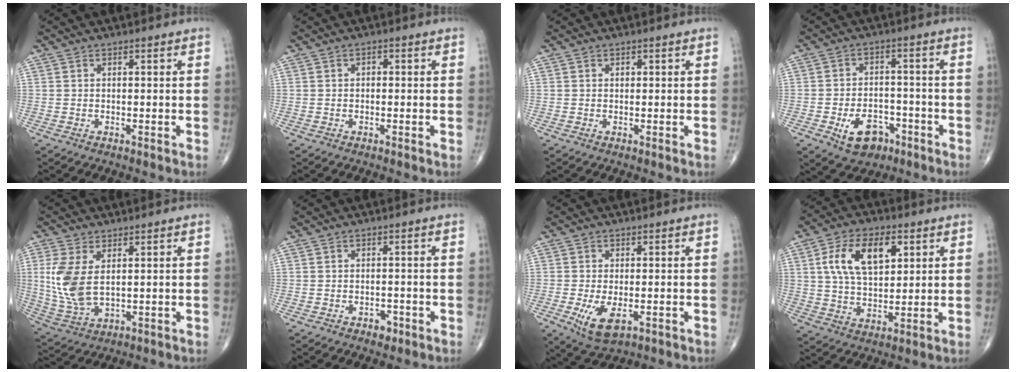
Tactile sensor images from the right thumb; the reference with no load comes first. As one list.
[{"total": 1.0, "force": [0.1, 0.6, 0.7], "torque": [-0.008, 0.004, -0.002]}, {"total": 0.6, "force": [0.2, 0.5, 0.4], "torque": [-0.002, 0.001, 0.002]}, {"total": 8.7, "force": [-4.3, 5.8, 5.0], "torque": [-0.056, 0.028, -0.063]}, {"total": 9.7, "force": [1.8, 5.2, 8.0], "torque": [-0.182, -0.011, 0.050]}, {"total": 2.0, "force": [-1.2, 1.3, 1.0], "torque": [-0.006, 0.005, -0.015]}, {"total": 6.6, "force": [-2.0, 3.1, 5.5], "torque": [-0.102, -0.014, -0.028]}, {"total": 12.8, "force": [4.2, 7.1, 9.9], "torque": [-0.162, -0.005, 0.076]}]